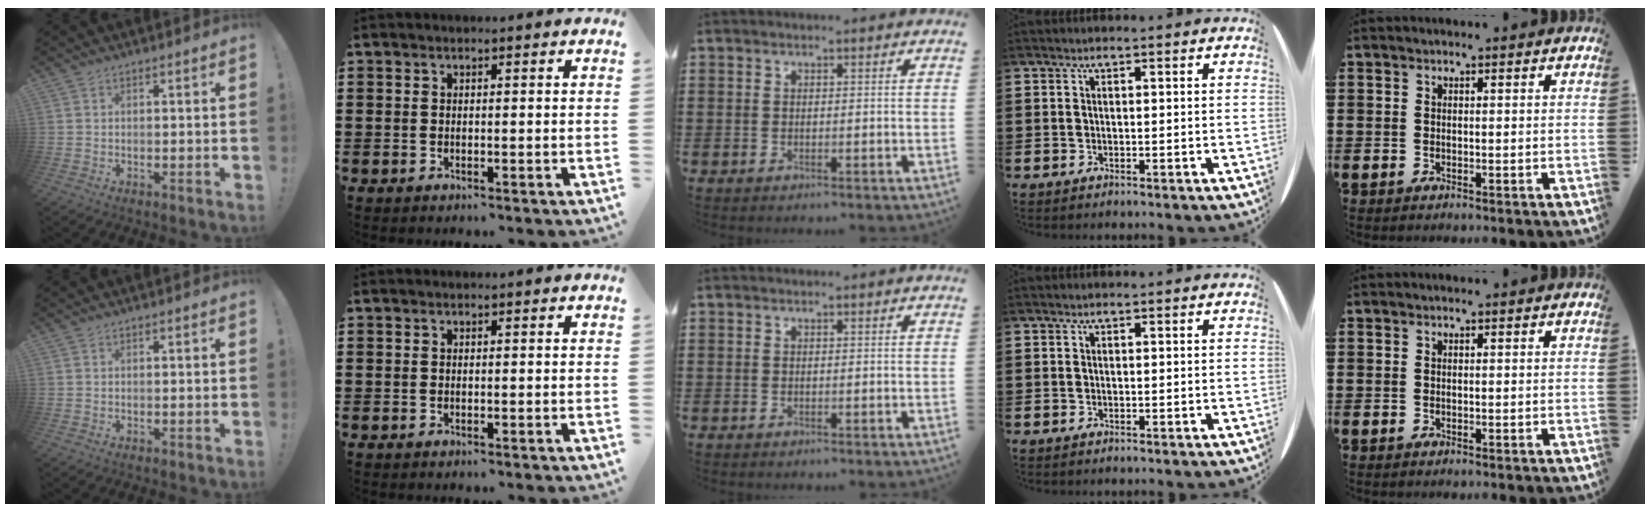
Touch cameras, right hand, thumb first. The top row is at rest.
{}